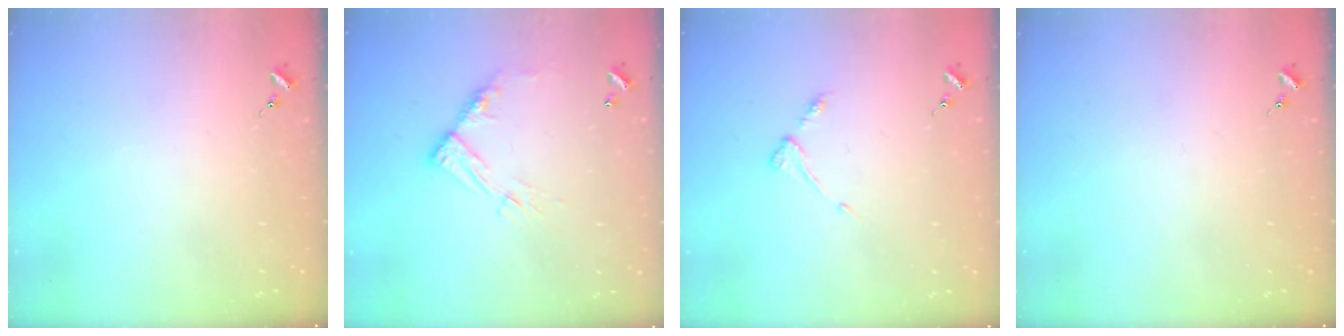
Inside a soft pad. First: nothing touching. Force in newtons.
{"total": 10.6, "press": 10.5, "slide": 0.8}
{"total": 5.2, "press": 5.2, "slide": 0.6}
{"total": 0.0}